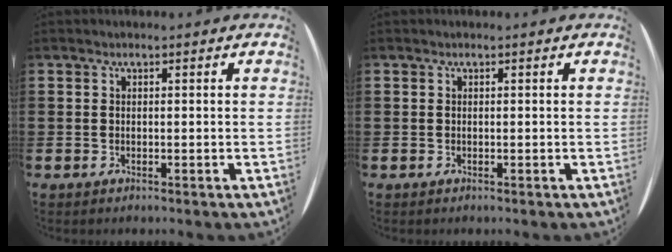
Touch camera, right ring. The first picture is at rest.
{"total": 0.0}